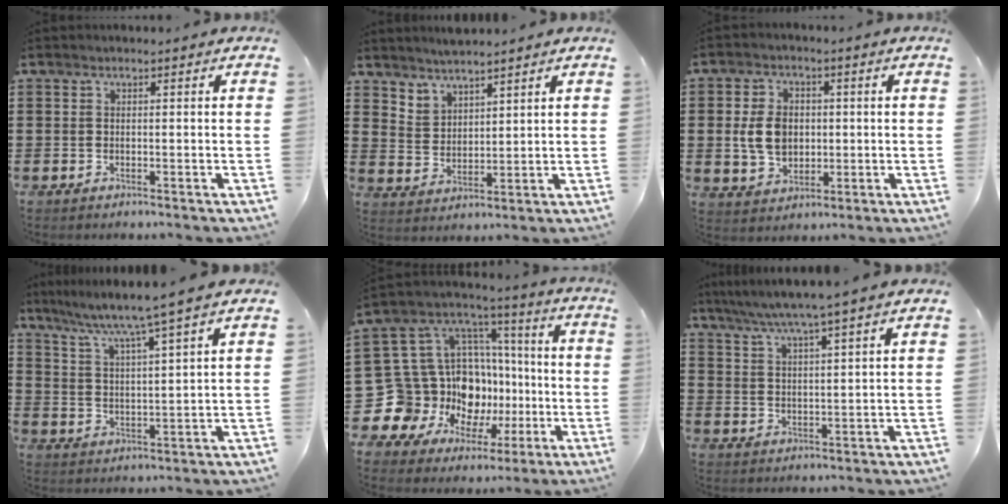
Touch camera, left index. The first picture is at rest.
{"total": 3.8, "force": [3.7, 0.9, -0.5], "torque": [-0.003, -0.009, 0.072]}
{"total": 6.4, "force": [0.2, 4.7, 4.3], "torque": [-0.098, 0.007, -0.004]}
{"total": 5.9, "force": [4.9, -1.2, 3.0], "torque": [-0.080, -0.038, 0.075]}
{"total": 15.9, "force": [-3.4, 14.8, 4.6], "torque": [-0.128, -0.046, -0.011]}
{"total": 5.1, "force": [4.3, -0.9, 2.6], "torque": [-0.063, -0.022, 0.072]}